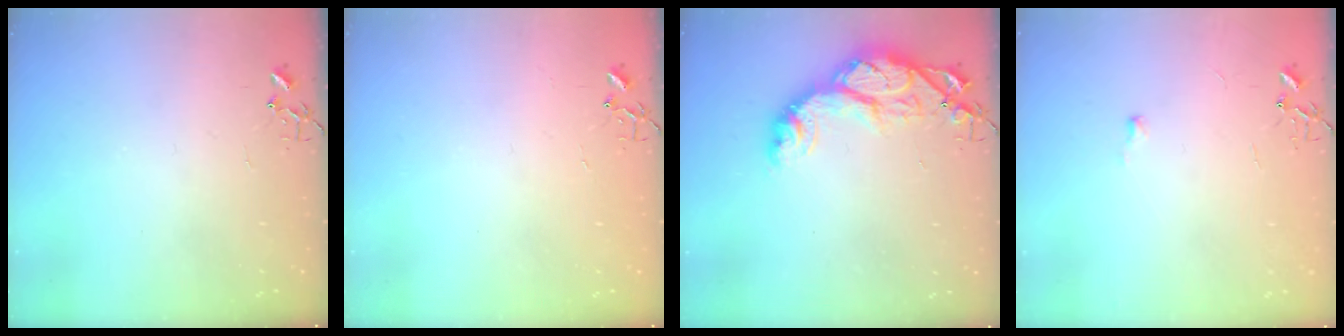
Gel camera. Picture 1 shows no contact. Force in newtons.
{"total": 1.4, "press": 1.4, "slide": 0.2}
{"total": 16.0, "press": 15.9, "slide": 1.3}
{"total": 3.6, "press": 3.5, "slide": 0.5}